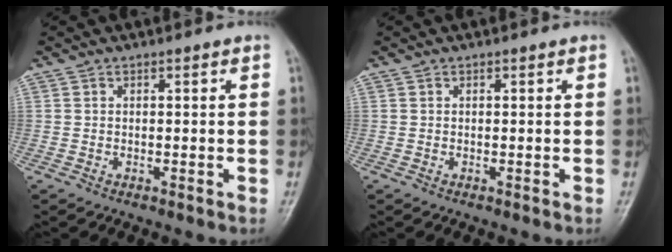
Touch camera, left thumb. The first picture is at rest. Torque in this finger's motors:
{"motor_torque": [-0.09, -0.01, -0.03, 0.01, 0.00]}